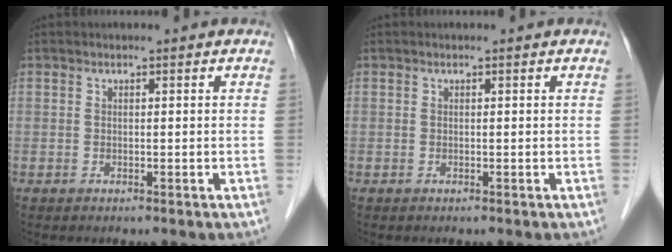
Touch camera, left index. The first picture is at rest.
{"total": 0.0}